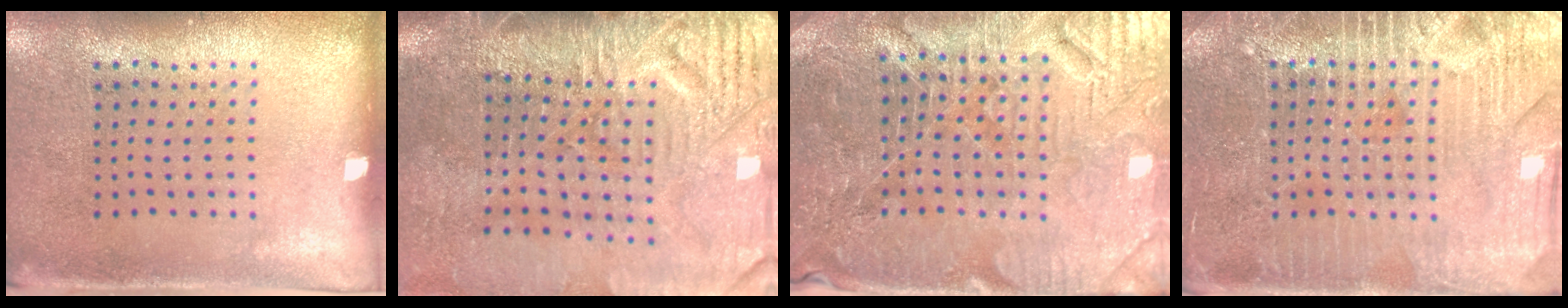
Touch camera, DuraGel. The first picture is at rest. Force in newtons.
{"total": 4.8, "press": 4.1, "slide": 2.6}
{"total": 4.6, "press": 4.4, "slide": 1.3}
{"total": 4.0, "press": 4.0, "slide": 0.5}